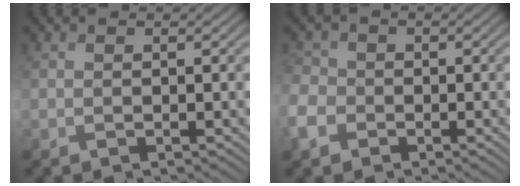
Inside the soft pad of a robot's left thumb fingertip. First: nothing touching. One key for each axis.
{"total": 4.2, "fx": -1.8, "fy": 3.5, "fz": 1.5, "tx": -0.052, "ty": -0.002, "tz": -0.055}